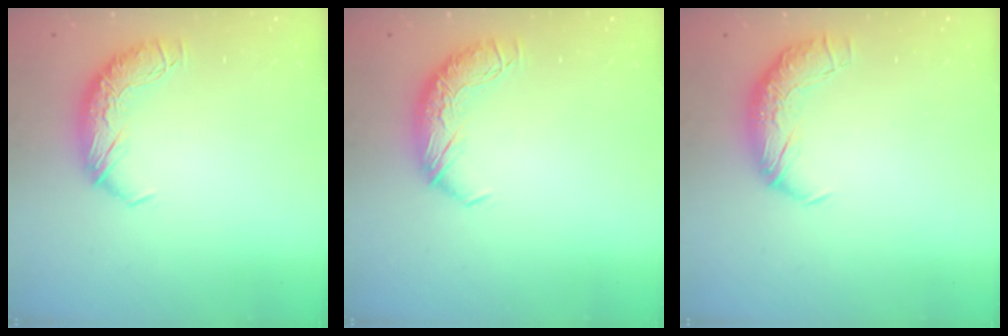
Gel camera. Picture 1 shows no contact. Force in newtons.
{"total": 0.0}
{"total": 2.4, "press": 1.1, "slide": 2.1}